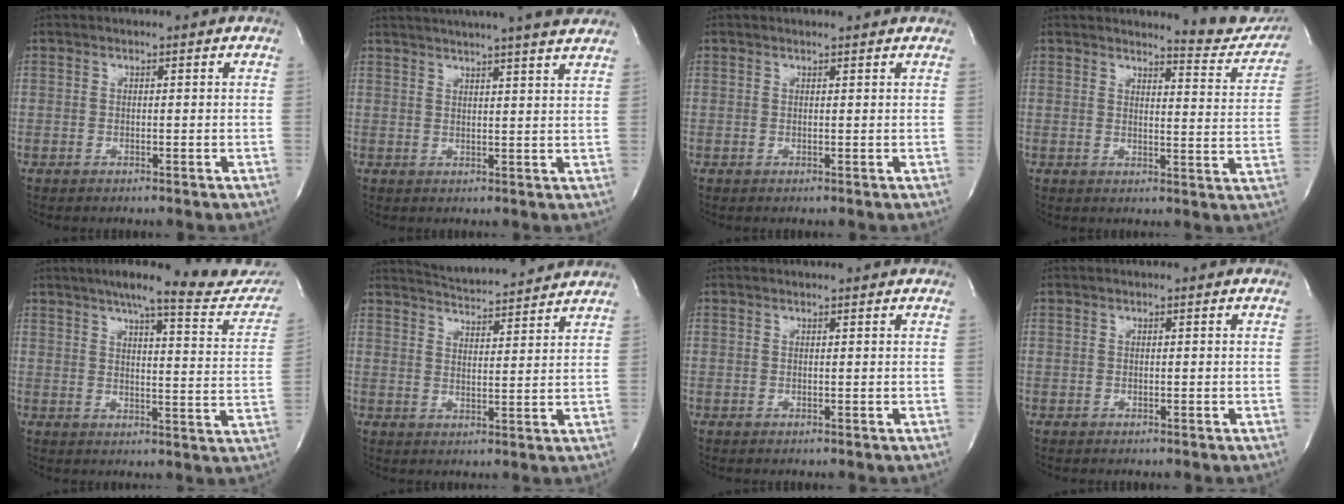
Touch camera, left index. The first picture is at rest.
{"total": 16.9, "force": [15.2, -0.1, 7.3], "torque": [-0.121, 0.006, 0.191]}
{"total": 1.9, "force": [1.8, 0.0, 0.3], "torque": [-0.011, 0.005, 0.021]}
{"total": 8.9, "force": [8.8, 1.0, 1.3], "torque": [-0.003, -0.048, 0.087]}
{"total": 17.5, "force": [15.4, 1.7, 8.1], "torque": [-0.099, -0.034, 0.181]}
{"total": 11.5, "force": [11.1, 0.4, 2.9], "torque": [-0.056, 0.010, 0.157]}
{"total": 1.1, "force": [1.1, 0.0, 0.2], "torque": [-0.011, 0.004, 0.013]}
{"total": 0.0}